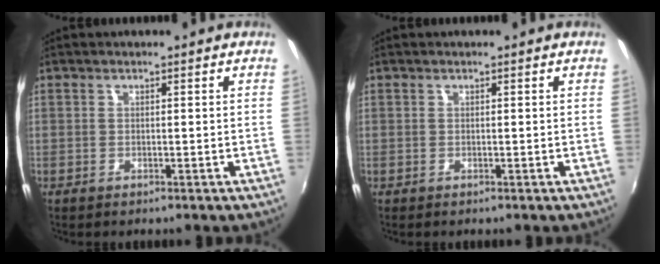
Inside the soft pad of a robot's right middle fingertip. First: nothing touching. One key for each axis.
{"total": 0.0}